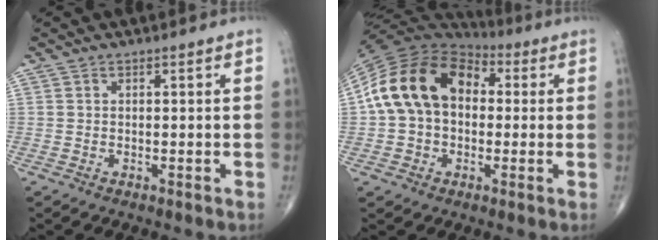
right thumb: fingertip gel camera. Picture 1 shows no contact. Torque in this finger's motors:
{"motor_torque": [1.79, 1.80, 0.82, 0.43, 0.42]}